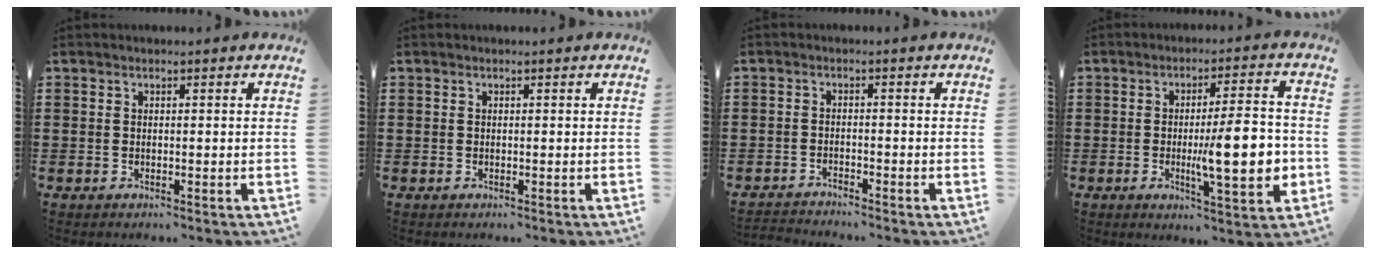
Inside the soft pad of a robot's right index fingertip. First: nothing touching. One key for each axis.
{"total": 0.0}
{"total": 1.9, "fx": -1.9, "fy": 0.0, "fz": -0.1, "tx": -0.003, "ty": 0.003, "tz": -0.042}
{"total": 11.8, "fx": -1.6, "fy": 3.0, "fz": 11.3, "tx": -0.151, "ty": -0.010, "tz": -0.025}